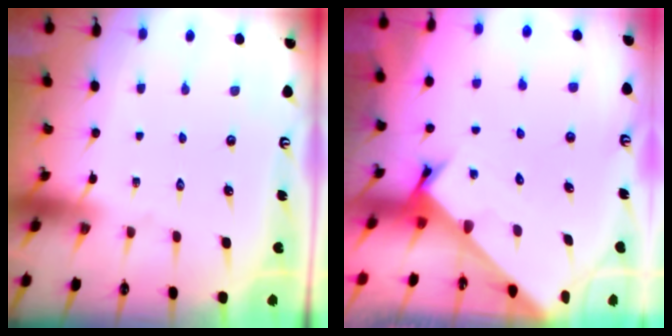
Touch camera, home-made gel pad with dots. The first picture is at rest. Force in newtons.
{"total": 2.4, "press": 2.4, "slide": 0.2}